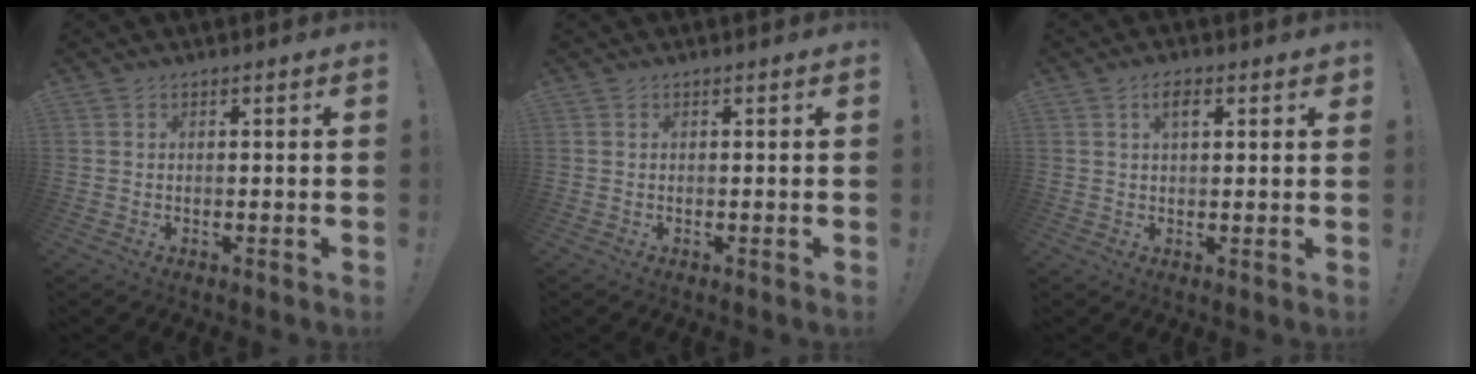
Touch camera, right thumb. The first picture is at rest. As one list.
[{"total": 0.0}, {"total": 4.1, "force": [1.8, 1.9, 3.2], "torque": [-0.047, -0.001, 0.026]}]